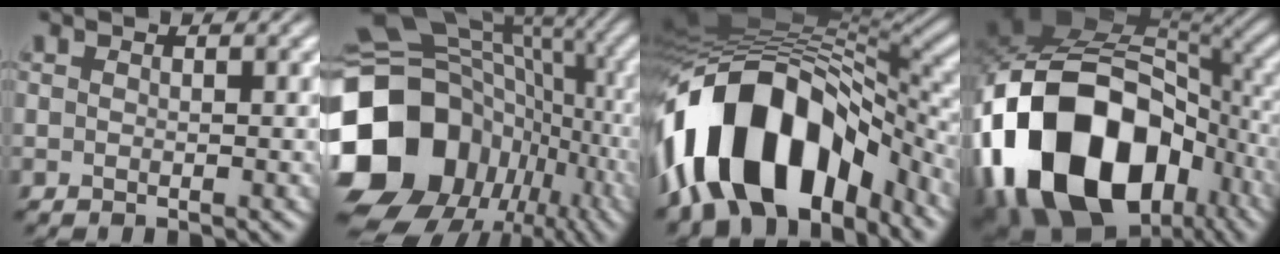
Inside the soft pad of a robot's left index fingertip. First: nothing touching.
{"total": 18.8, "force": [-4.9, 16.0, 8.7], "torque": [-0.220, 0.002, -0.079]}
{"total": 14.3, "force": [-7.1, 8.0, 9.6], "torque": [-0.165, 0.022, -0.121]}
{"total": 19.1, "force": [-7.8, 13.0, 11.6], "torque": [-0.244, -0.004, -0.126]}